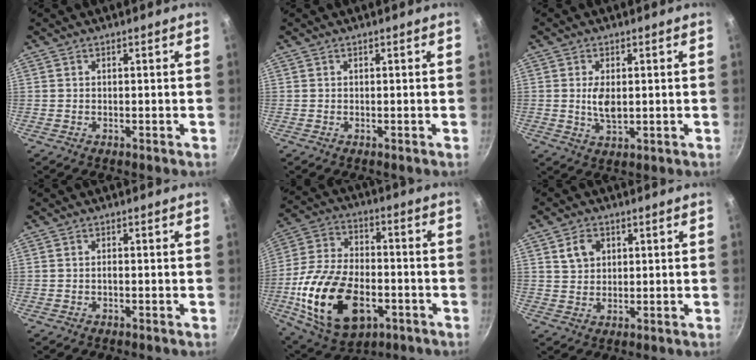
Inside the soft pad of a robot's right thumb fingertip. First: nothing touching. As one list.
[{"total": 0.0}, {"total": 4.7, "force": [0.2, 2.5, 3.9], "torque": [-0.076, -0.005, 0.006]}, {"total": 0.6, "force": [-0.3, 0.2, 0.5], "torque": [-0.008, 0.004, -0.006]}, {"total": 22.9, "force": [-6.9, 13.7, 17.0], "torque": [-0.315, 0.022, -0.108]}, {"total": 4.9, "force": [1.8, 3.8, 2.5], "torque": [-0.026, 0.000, 0.035]}]